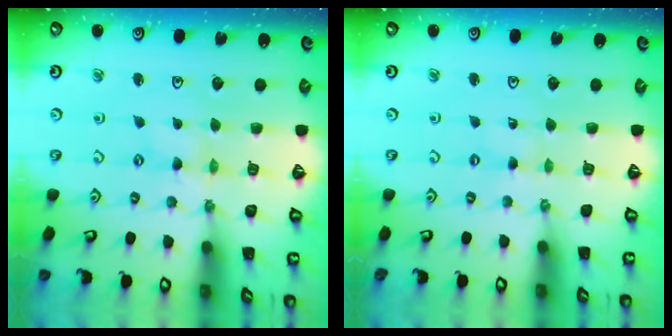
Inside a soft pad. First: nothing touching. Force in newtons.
{"total": 0.0}